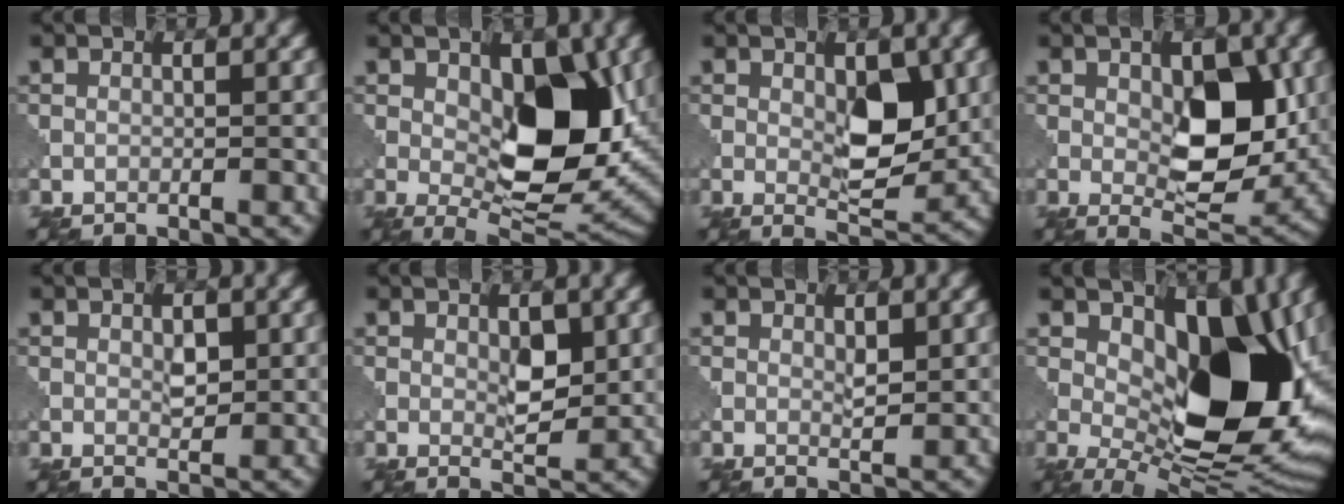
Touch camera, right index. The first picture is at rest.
{"total": 10.8, "force": [1.1, 5.2, 9.4], "torque": [-0.131, -0.004, 0.026]}
{"total": 5.1, "force": [1.1, 2.4, 4.4], "torque": [-0.066, -0.009, 0.023]}
{"total": 7.8, "force": [1.0, 3.8, 6.7], "torque": [-0.097, -0.008, 0.028]}
{"total": 1.3, "force": [0.7, 0.8, 0.8], "torque": [-0.013, -0.002, 0.016]}
{"total": 2.4, "force": [0.9, 1.2, 2.0], "torque": [-0.032, -0.007, 0.020]}
{"total": 1.0, "force": [0.8, 0.2, 0.5], "torque": [-0.013, -0.005, 0.017]}
{"total": 14.5, "force": [2.1, 7.4, 12.3], "torque": [-0.148, -0.012, 0.040]}